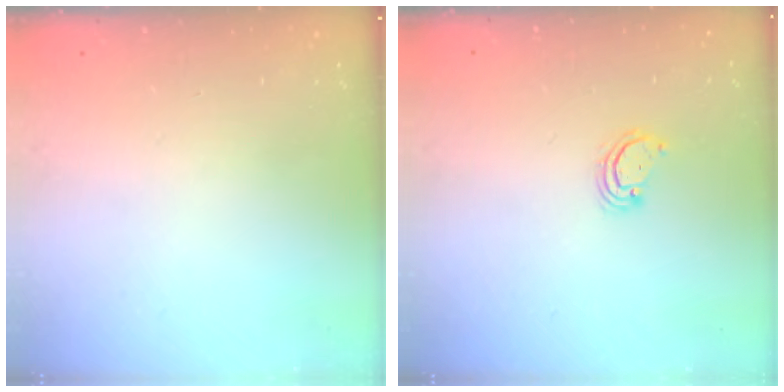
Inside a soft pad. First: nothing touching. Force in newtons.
{"total": 2.8, "press": 2.8, "slide": 0.2}